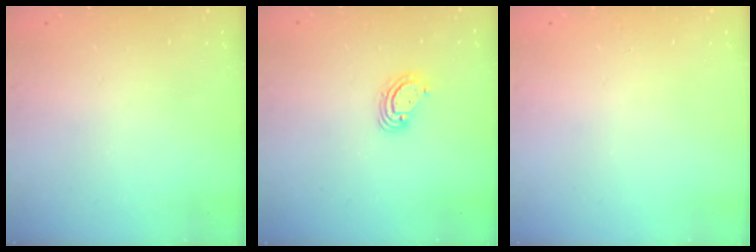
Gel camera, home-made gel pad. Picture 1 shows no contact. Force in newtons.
{"total": 4.1, "press": 4.1, "slide": 0.4}
{"total": 0.0}